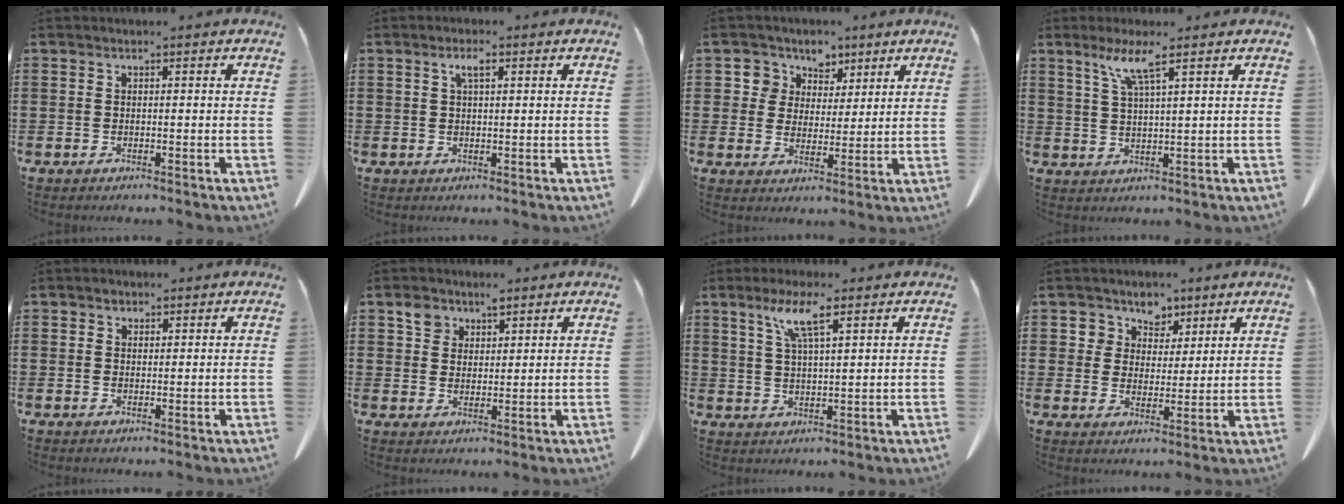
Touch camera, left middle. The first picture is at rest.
{"total": 2.4, "force": [1.0, 0.7, 2.0], "torque": [-0.043, 0.005, 0.015]}
{"total": 5.5, "force": [3.3, 4.4, 0.1], "torque": [-0.037, 0.002, 0.059]}
{"total": 5.4, "force": [3.3, 0.1, 4.3], "torque": [-0.094, 0.003, 0.055]}
{"total": 1.0, "force": [0.7, 0.7, 0.2], "torque": [-0.006, 0.002, 0.014]}
{"total": 3.7, "force": [2.5, 2.5, 1.1], "torque": [-0.024, 0.006, 0.046]}
{"total": 6.6, "force": [3.8, 1.0, 5.3], "torque": [-0.116, 0.008, 0.064]}
{"total": 4.9, "force": [3.3, 3.6, 0.0], "torque": [-0.030, 0.000, 0.059]}